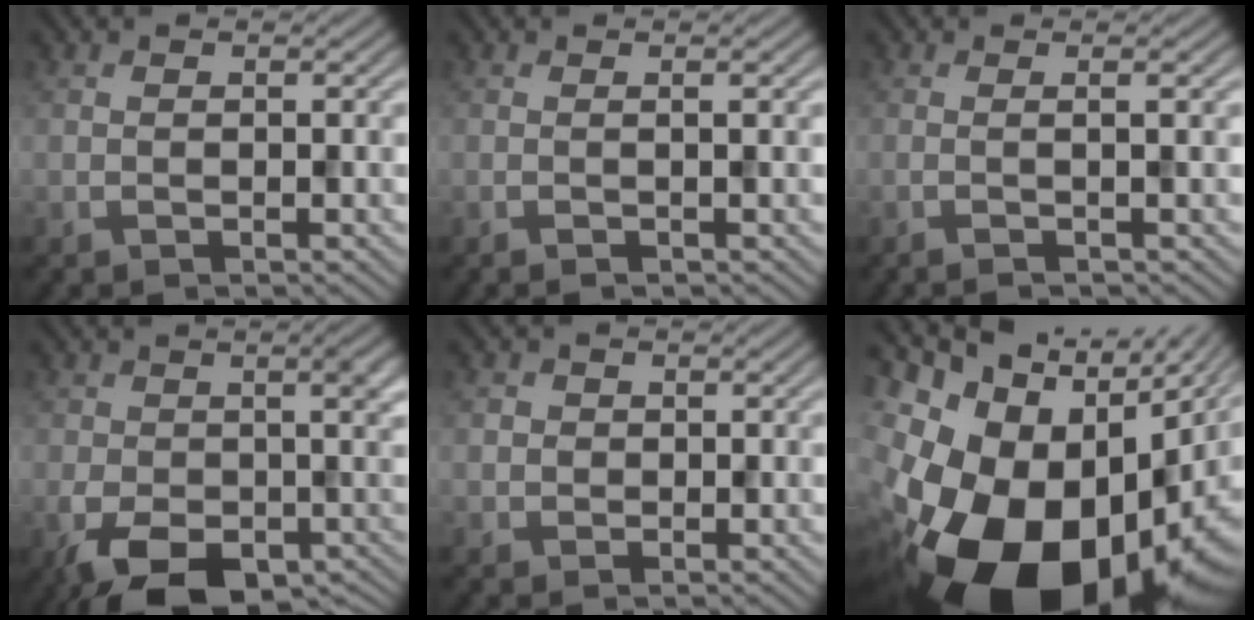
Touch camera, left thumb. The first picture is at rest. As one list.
[{"total": 1.4, "force": [0.0, 0.1, 1.4], "torque": [-0.022, 0.004, -0.007]}, {"total": 2.1, "force": [0.0, 0.2, 2.1], "torque": [-0.033, 0.003, -0.015]}, {"total": 11.3, "force": [-3.9, 6.0, 8.7], "torque": [-0.131, -0.041, -0.046]}, {"total": 1.7, "force": [0.1, 1.7, 0.3], "torque": [-0.005, 0.000, 0.001]}, {"total": 22.8, "force": [-7.6, 14.0, 16.4], "torque": [-0.298, -0.054, -0.093]}]